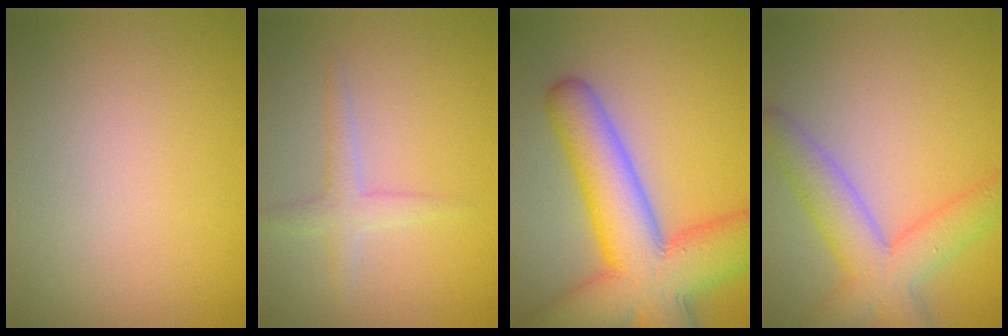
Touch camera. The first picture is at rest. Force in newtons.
{"total": 1.9, "press": 1.9, "slide": 0.2}
{"total": 12.6, "press": 12.6, "slide": 0.4}
{"total": 5.5, "press": 5.5, "slide": 0.3}